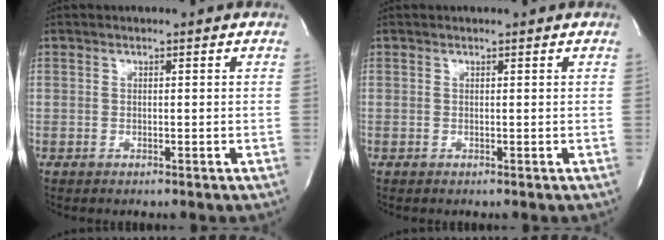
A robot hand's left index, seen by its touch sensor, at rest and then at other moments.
{"total": 1.1, "force": [1.1, 0.2, 0.1], "torque": [-0.011, 0.008, 0.011]}